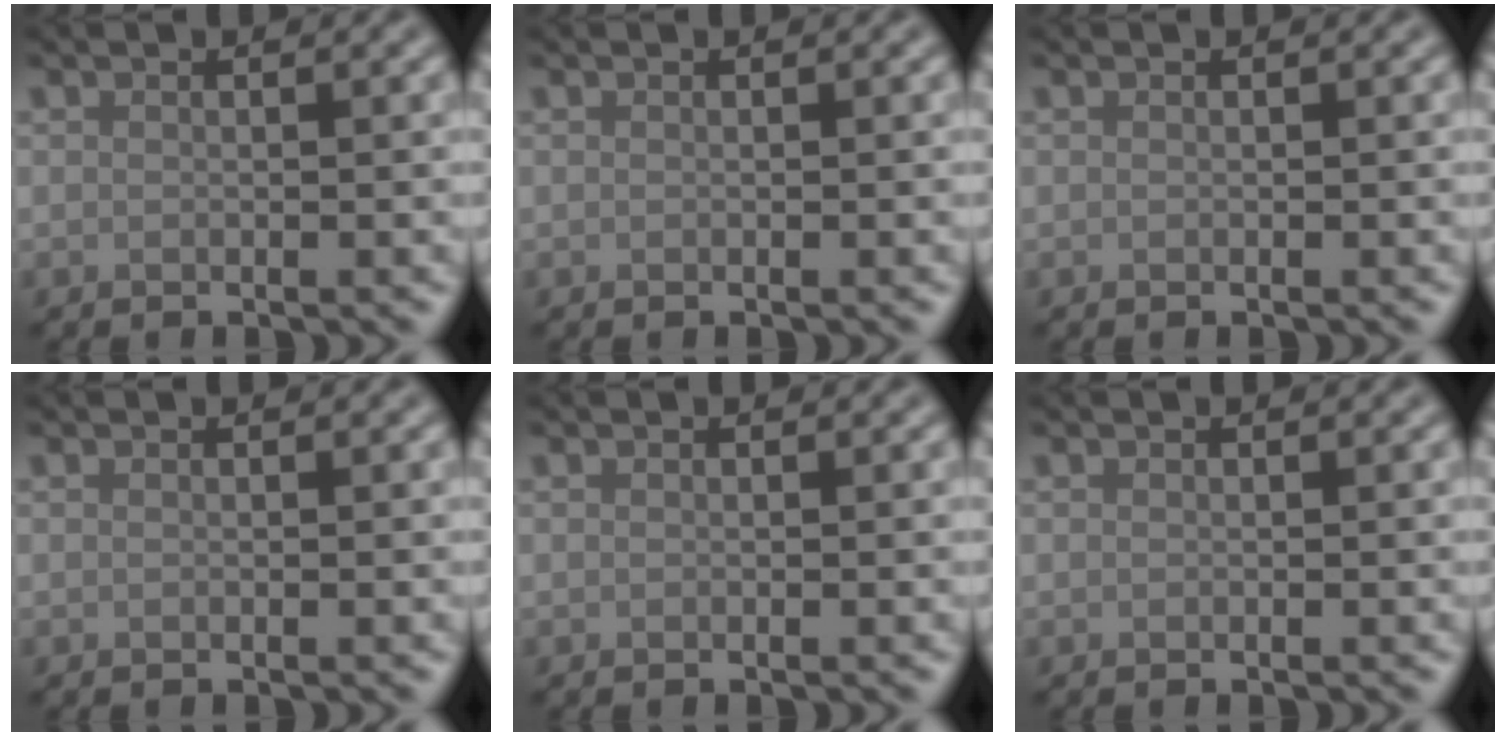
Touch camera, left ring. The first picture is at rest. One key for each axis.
{"total": 0.0}
{"total": 0.0}
{"total": 0.0}
{"total": 0.0}
{"total": 0.0}